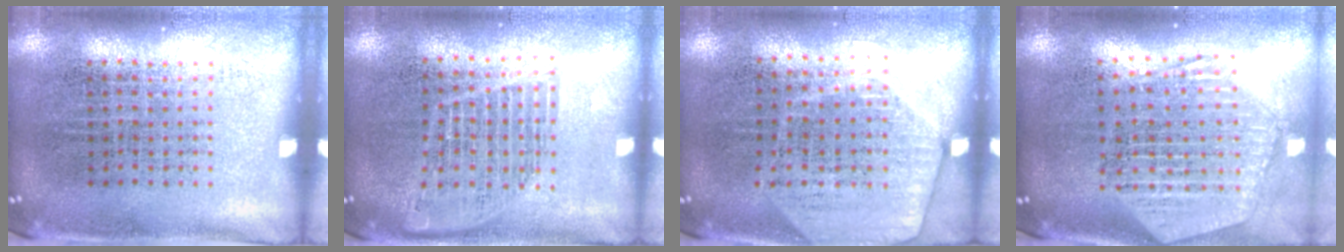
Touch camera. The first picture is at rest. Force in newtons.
{"total": 1.4, "press": 1.2, "slide": 0.6}
{"total": 1.7, "press": 1.6, "slide": 0.7}
{"total": 2.4, "press": 2.1, "slide": 1.2}